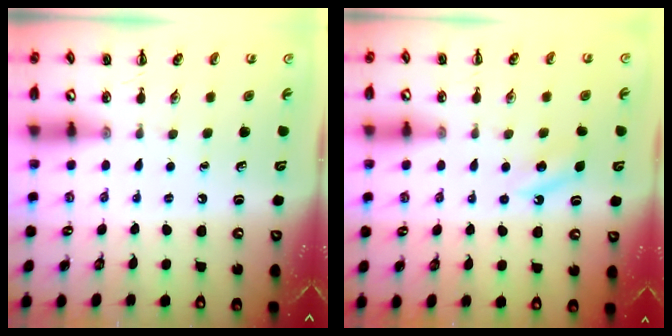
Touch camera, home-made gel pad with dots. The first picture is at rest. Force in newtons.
{"total": 5.2, "press": 5.0, "slide": 1.6}